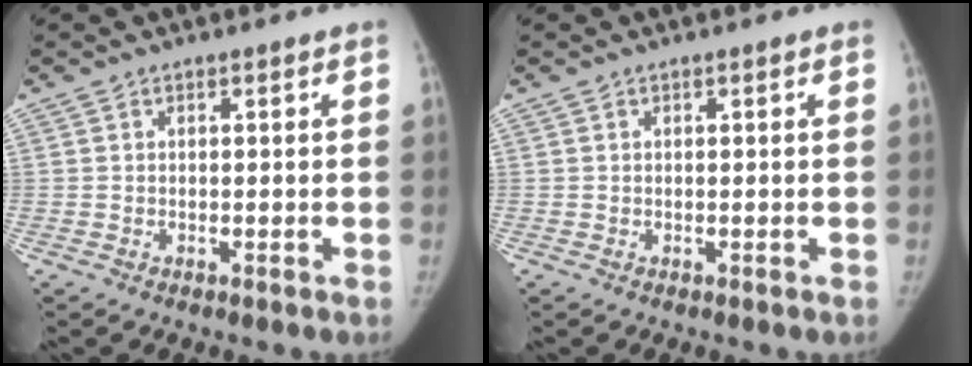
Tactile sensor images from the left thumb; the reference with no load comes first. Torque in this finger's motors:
{"motor_torque": [0.00, 0.00, 0.10, -0.06, 0.00]}